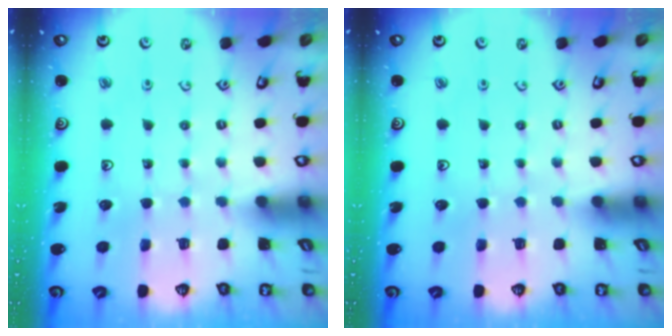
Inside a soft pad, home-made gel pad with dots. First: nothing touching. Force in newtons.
{"total": 0.0}